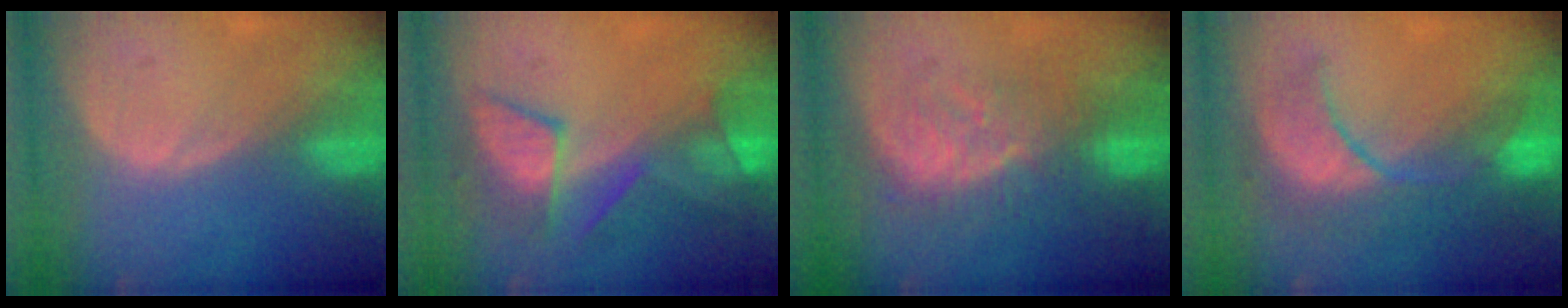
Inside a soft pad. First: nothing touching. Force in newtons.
{"total": 7.6, "press": 7.5, "slide": 1.1}
{"total": 8.0, "press": 7.8, "slide": 1.5}
{"total": 10.0, "press": 9.1, "slide": 4.2}